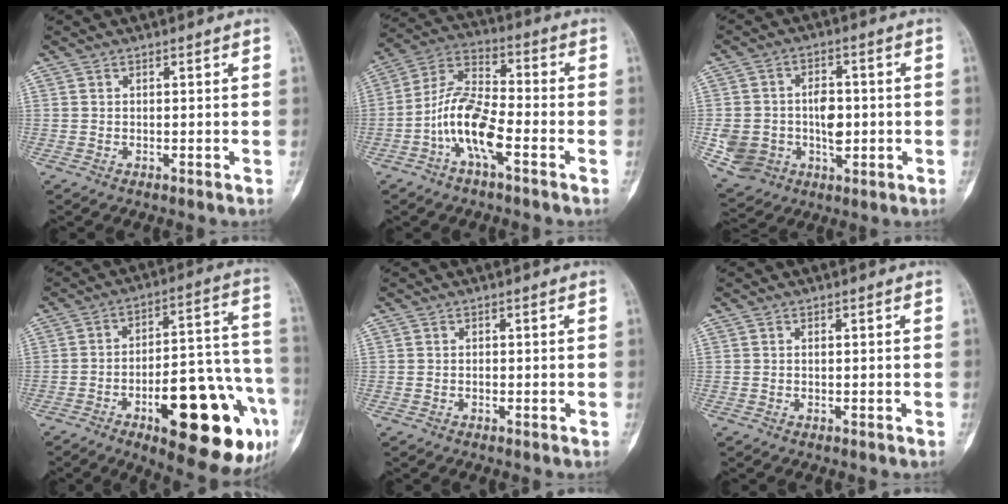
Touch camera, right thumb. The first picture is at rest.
{"total": 11.9, "force": [-4.3, 4.7, 10.1], "torque": [-0.197, 0.037, -0.090]}
{"total": 11.9, "force": [-1.0, 9.0, 7.6], "torque": [-0.109, 0.015, -0.002]}
{"total": 27.0, "force": [-11.1, 9.4, 22.8], "torque": [-0.256, 0.058, -0.142]}
{"total": 0.0}
{"total": 0.0}